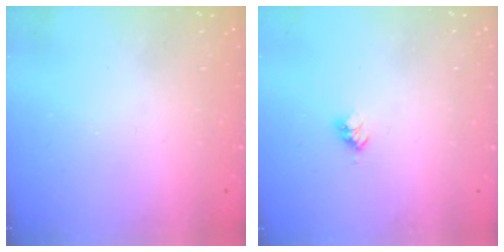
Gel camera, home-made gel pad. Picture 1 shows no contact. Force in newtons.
{"total": 3.0, "press": 3.0, "slide": 0.4}